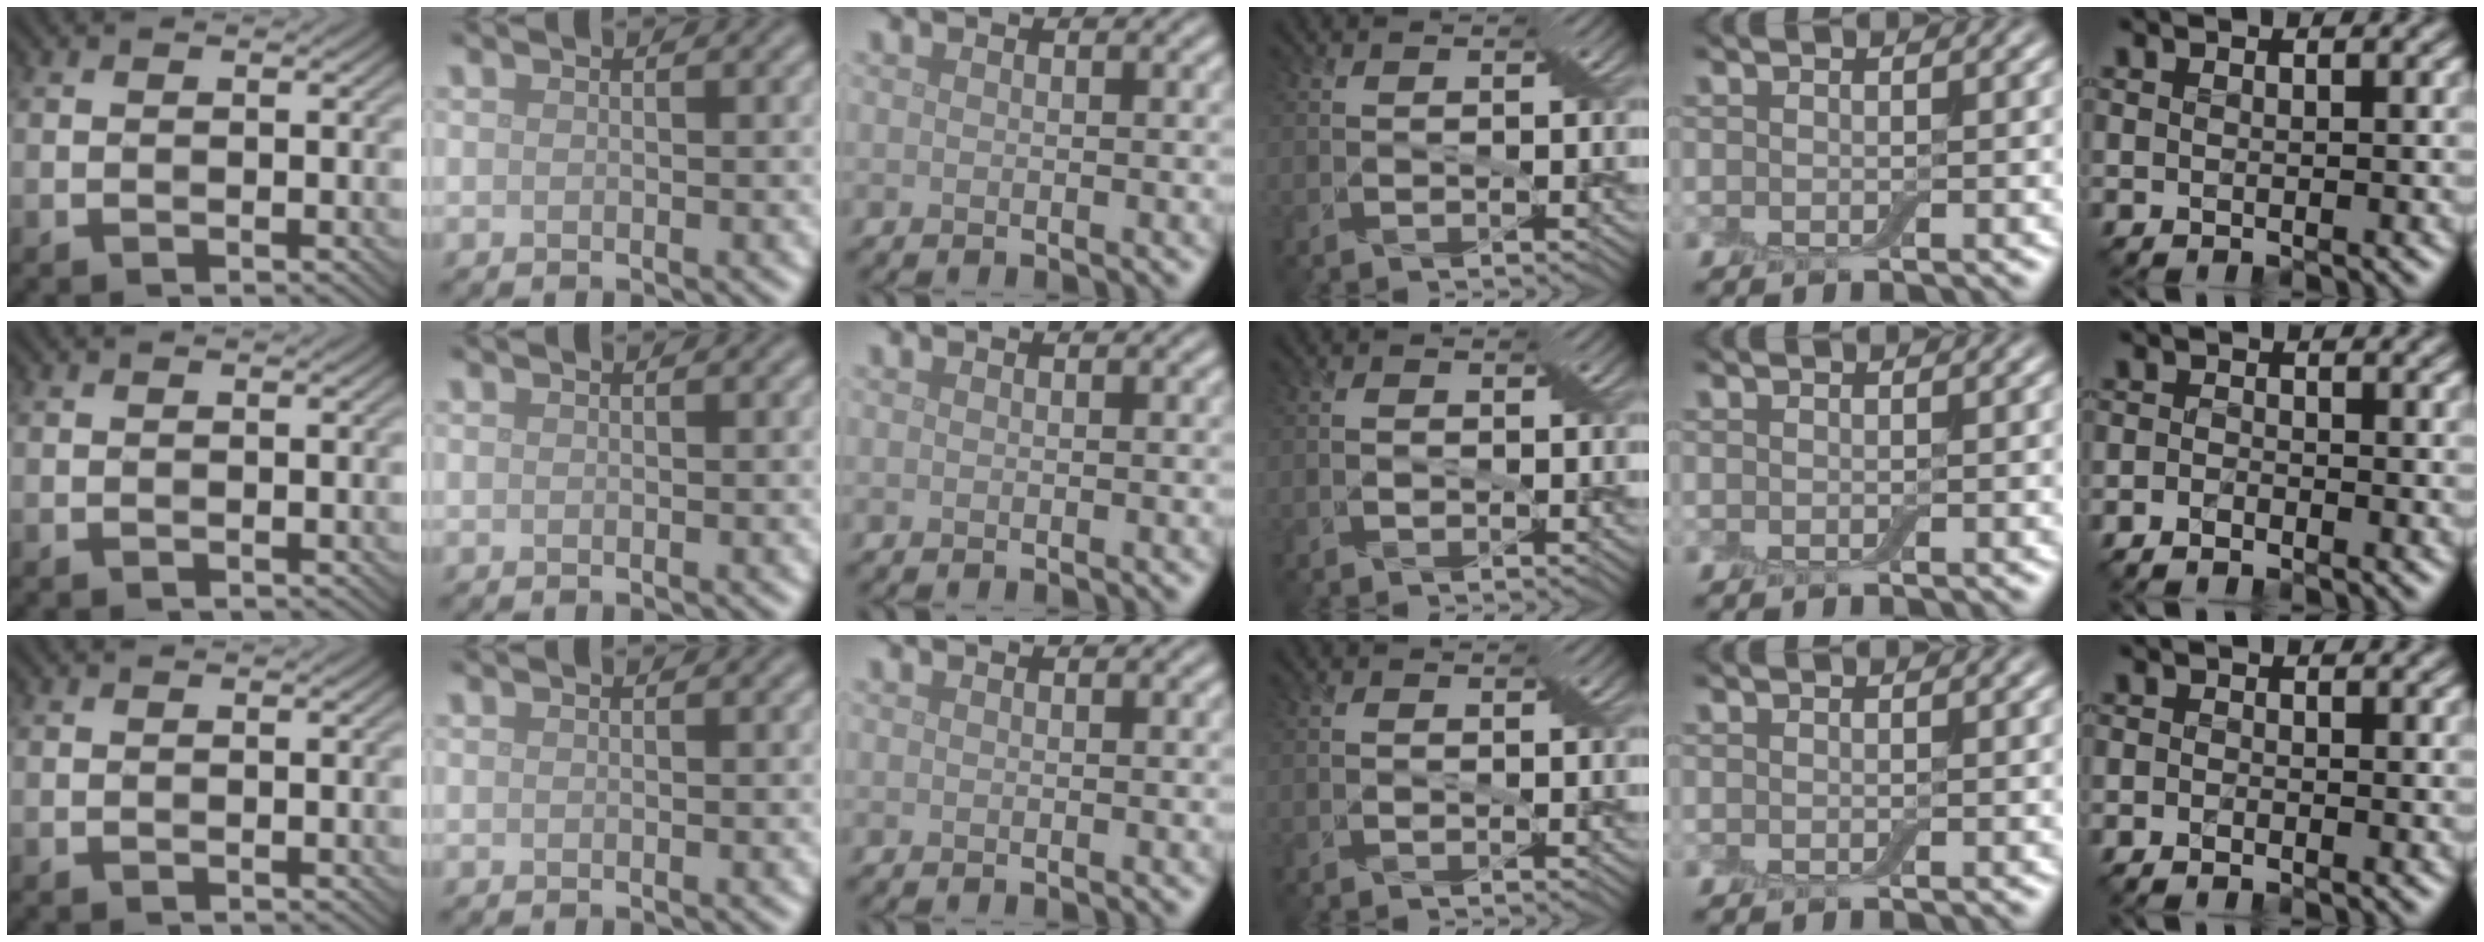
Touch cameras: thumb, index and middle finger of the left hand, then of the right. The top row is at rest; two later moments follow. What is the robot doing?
{"motion": "cut", "object": "cling film"}